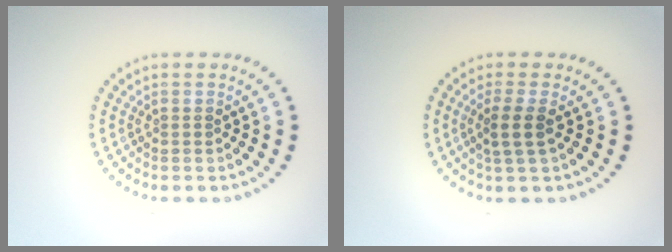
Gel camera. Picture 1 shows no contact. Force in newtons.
{"total": 2.2, "press": 1.7, "slide": 1.4}